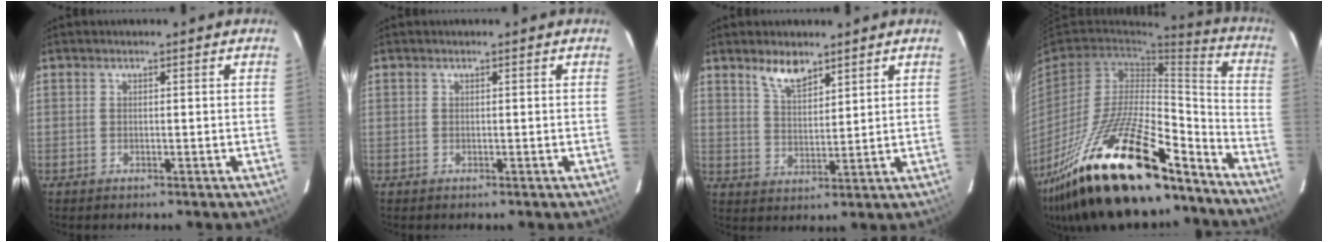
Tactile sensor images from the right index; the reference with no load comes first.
{"total": 0.0}
{"total": 5.7, "force": [4.4, 2.1, 3.0], "torque": [-0.053, 0.002, 0.085]}
{"total": 31.9, "force": [-22.2, 10.1, 20.5], "torque": [-0.376, -0.021, -0.354]}